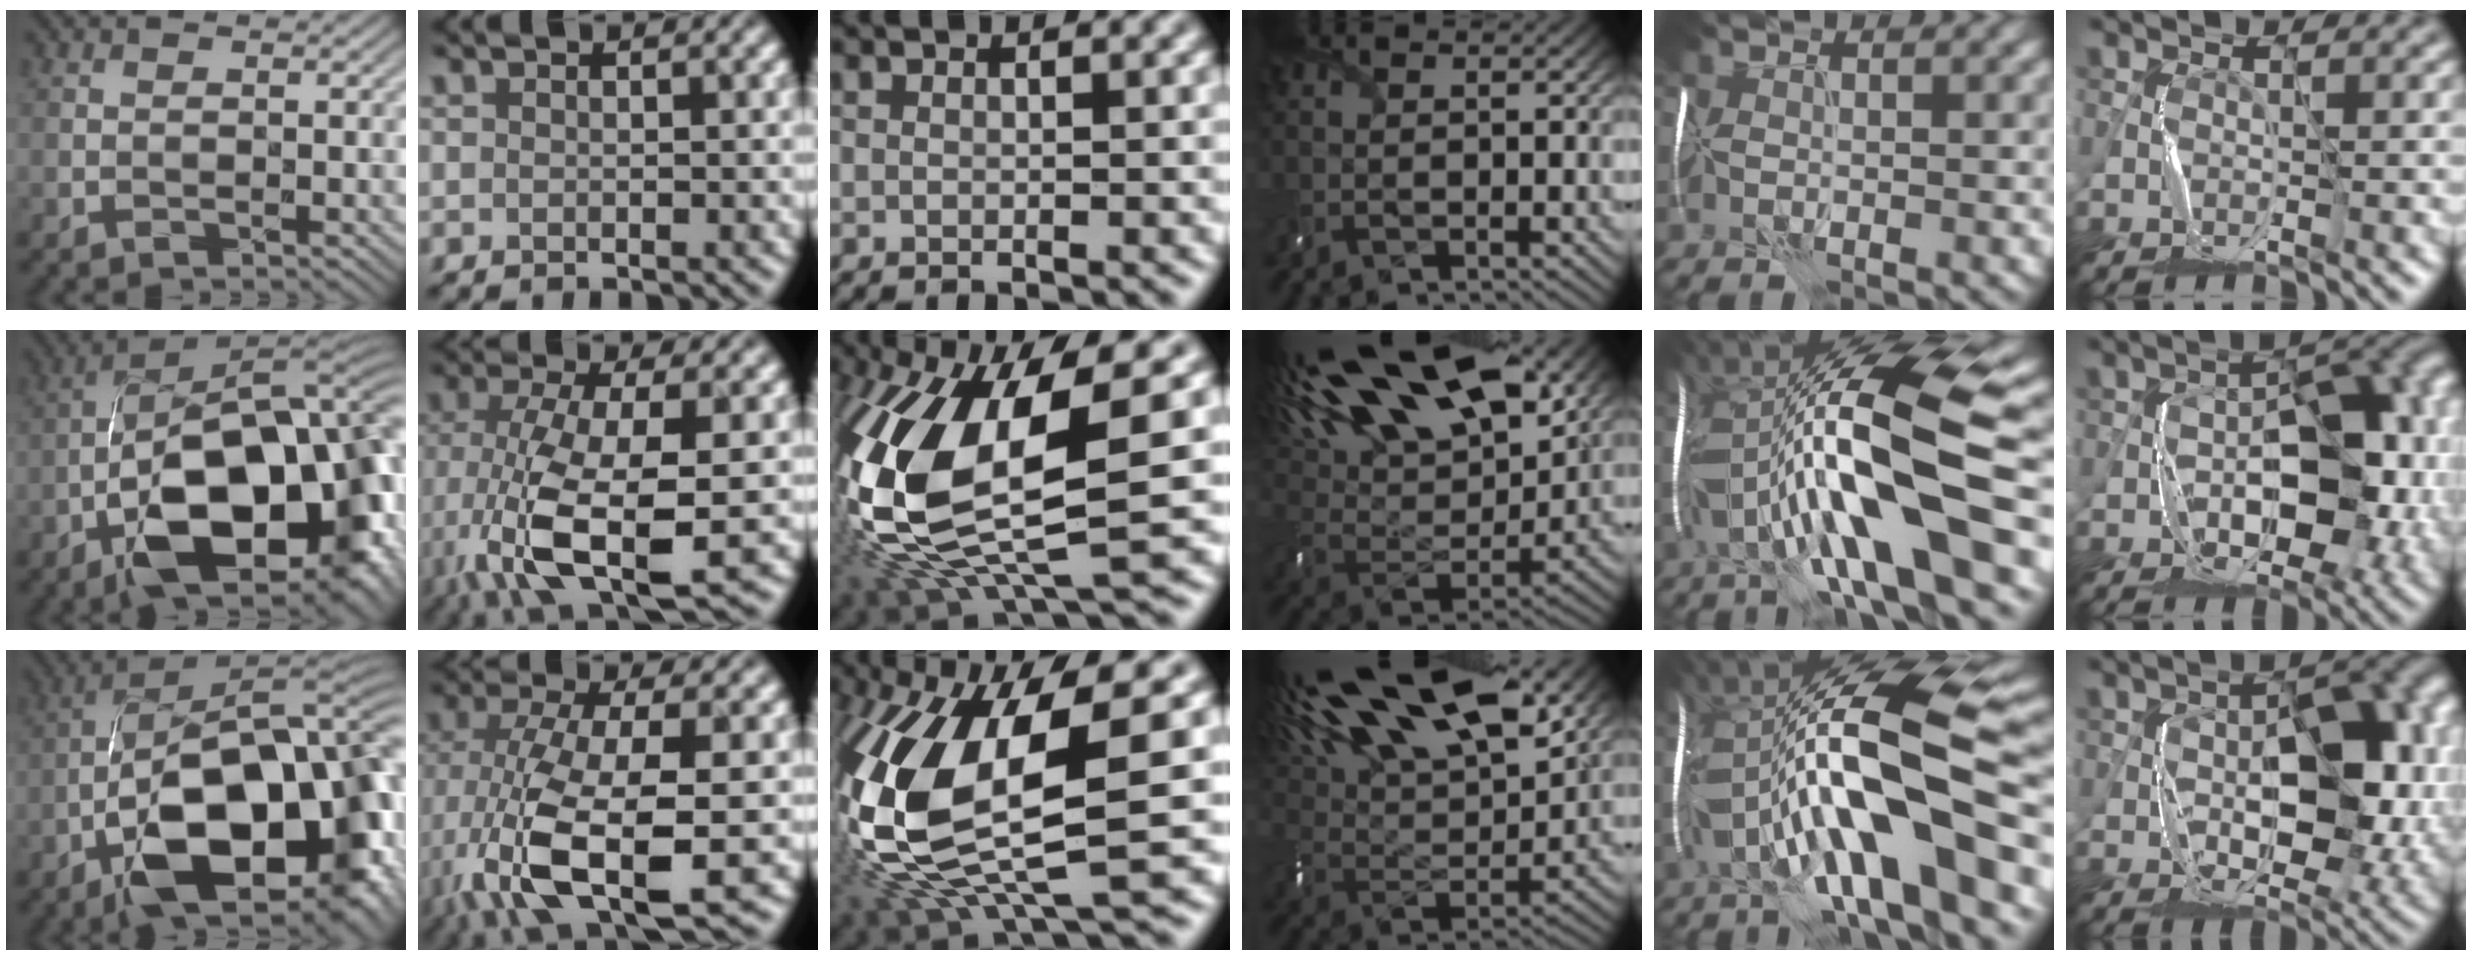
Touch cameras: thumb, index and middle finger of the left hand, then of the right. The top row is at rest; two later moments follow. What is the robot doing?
{"motion": "wrap", "object": "thread"}